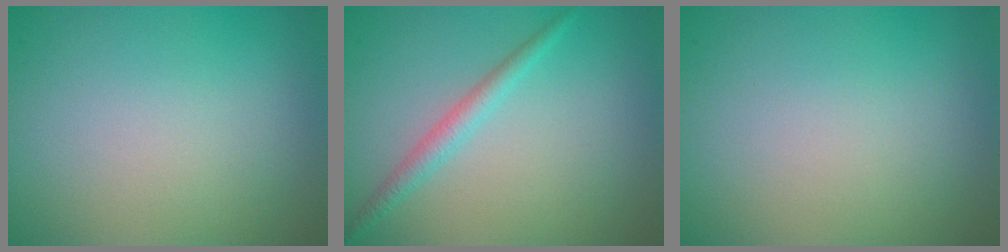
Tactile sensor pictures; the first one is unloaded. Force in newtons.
{"total": 1.8, "press": 1.8, "slide": 0.1}
{"total": 0.0}